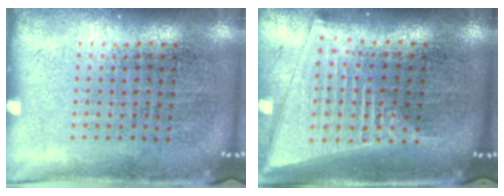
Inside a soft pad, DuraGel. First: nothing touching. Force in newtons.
{"total": 2.1, "press": 1.7, "slide": 1.2}